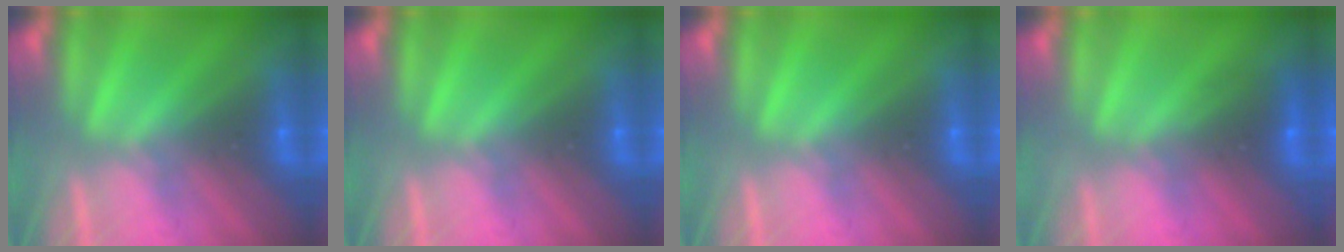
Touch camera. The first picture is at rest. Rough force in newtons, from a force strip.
{"total": 0.0}
{"total": 0.0}
{"total": 2.4}